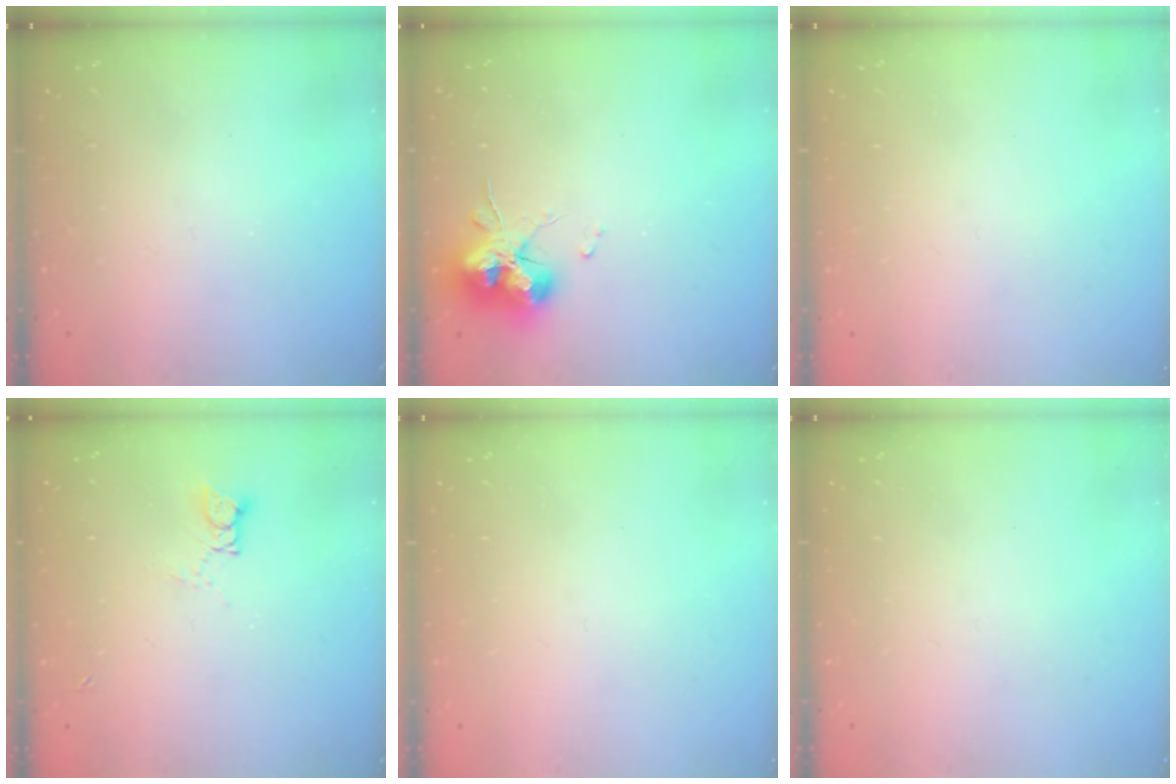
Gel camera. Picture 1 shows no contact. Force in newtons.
{"total": 15.1, "press": 15.0, "slide": 1.0}
{"total": 0.0}
{"total": 3.1, "press": 3.1, "slide": 0.2}
{"total": 0.0}
{"total": 0.0}